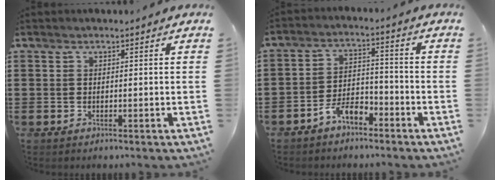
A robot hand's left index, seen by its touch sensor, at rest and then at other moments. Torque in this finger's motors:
{"motor_torque": [1.06, 1.08, 0.15, 0.05]}